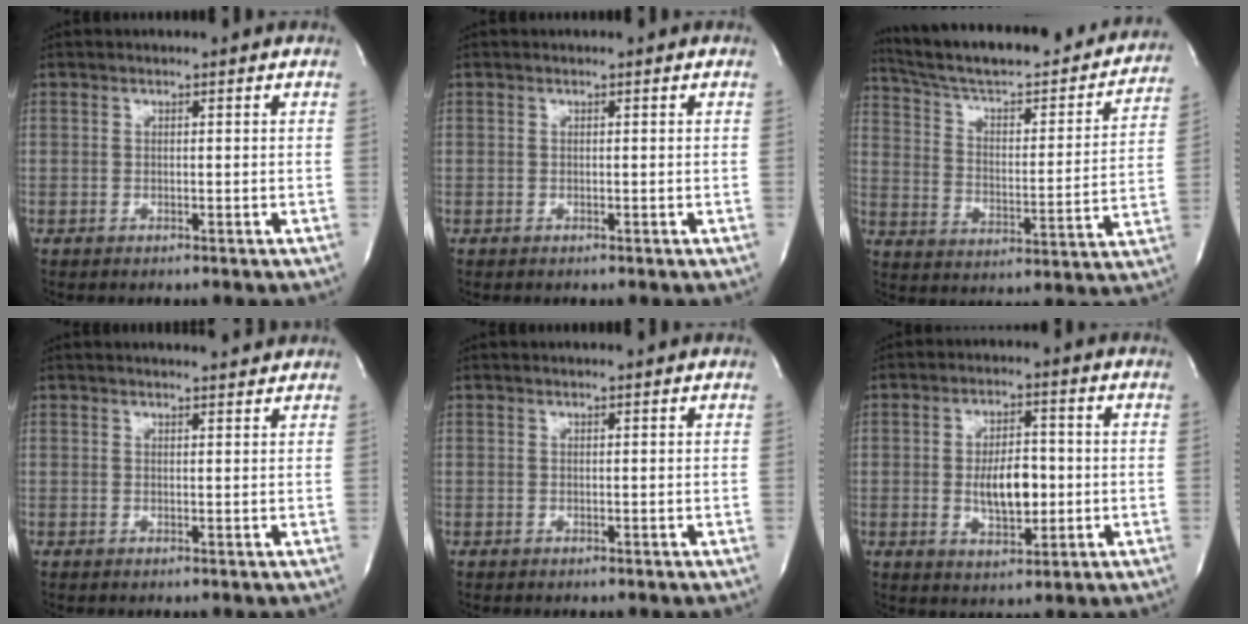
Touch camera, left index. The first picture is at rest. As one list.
[{"total": 0.0}, {"total": 28.7, "force": [25.2, 5.3, 12.6], "torque": [-0.197, -0.032, 0.338]}, {"total": 4.4, "force": [4.3, 0.3, 1.1], "torque": [-0.021, 0.009, 0.047]}, {"total": 1.2, "force": [1.1, -0.2, 0.4], "torque": [-0.009, 0.008, 0.018]}, {"total": 7.1, "force": [-0.6, 3.1, 6.4], "torque": [-0.112, 0.000, -0.005]}]